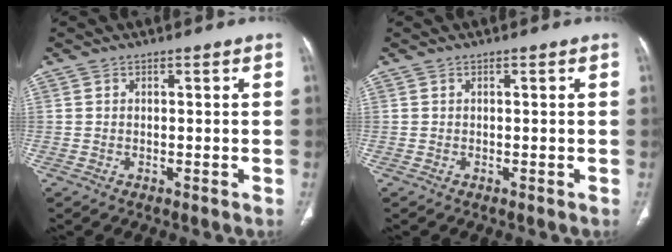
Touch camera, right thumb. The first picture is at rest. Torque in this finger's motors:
{"motor_torque": [-0.24, 0.24, -0.01, 0.00, 0.00]}